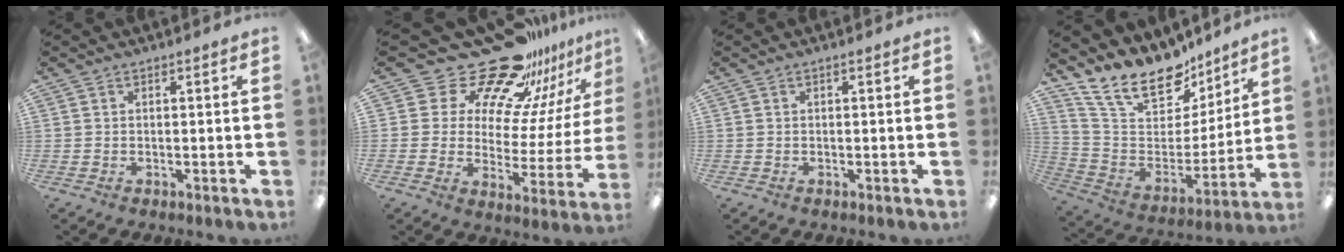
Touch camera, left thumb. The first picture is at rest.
{"total": 20.2, "force": [17.1, 8.5, 6.4], "torque": [-0.116, -0.136, 0.302]}
{"total": 0.0}
{"total": 19.6, "force": [15.9, 8.6, 7.6], "torque": [-0.153, -0.111, 0.288]}